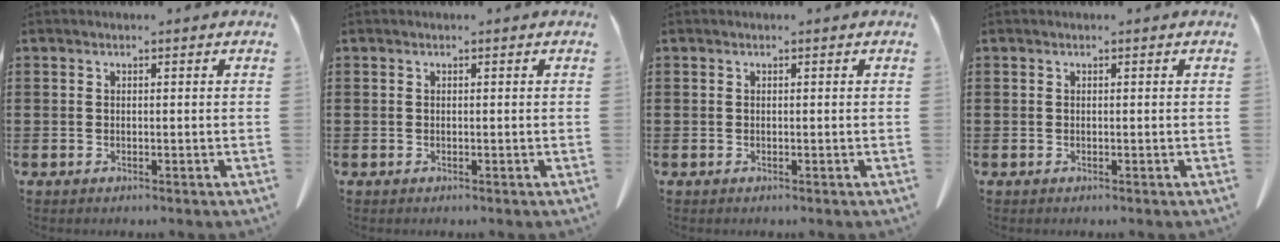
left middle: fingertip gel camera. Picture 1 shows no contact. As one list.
[{"total": 0.0}, {"total": 0.0}, {"total": 0.0}]